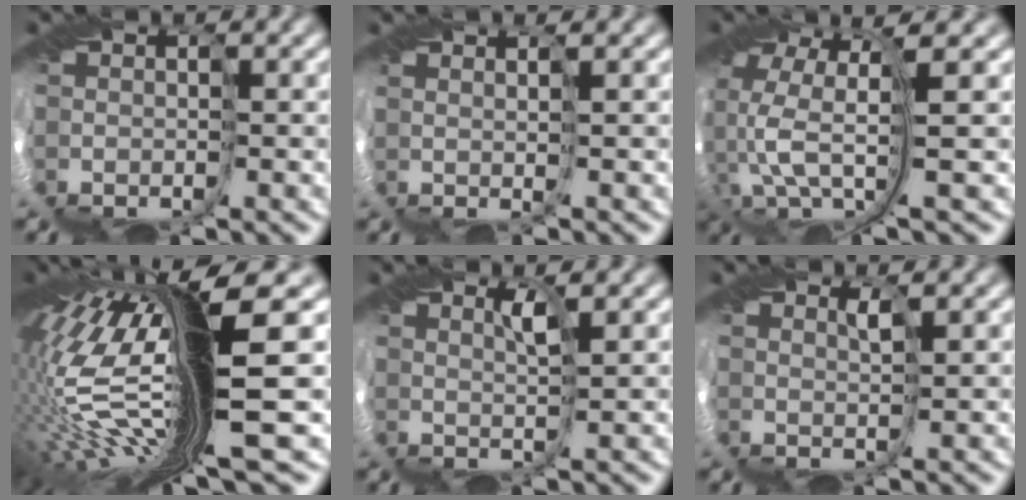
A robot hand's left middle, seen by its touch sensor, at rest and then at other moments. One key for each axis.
{"total": 2.0, "fx": 1.5, "fy": -0.2, "fz": 1.3, "tx": -0.005, "ty": 0.026, "tz": 0.006}
{"total": 6.3, "fx": -0.2, "fy": 1.5, "fz": 6.1, "tx": -0.145, "ty": 0.008, "tz": -0.015}
{"total": 16.5, "fx": 0.0, "fy": 1.9, "fz": 16.4, "tx": -0.317, "ty": -0.034, "tz": 0.026}
{"total": 1.8, "fx": 1.0, "fy": -1.0, "fz": 1.0, "tx": -0.024, "ty": 0.004, "tz": 0.023}
{"total": 1.3, "fx": 0.8, "fy": -0.9, "fz": 0.4, "tx": -0.011, "ty": 0.001, "tz": 0.021}